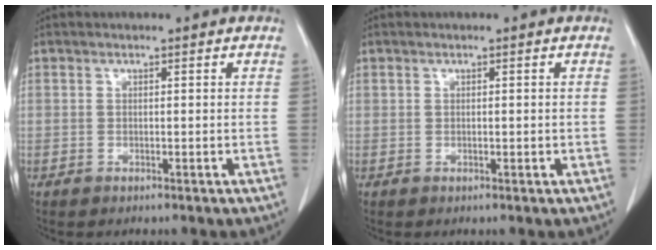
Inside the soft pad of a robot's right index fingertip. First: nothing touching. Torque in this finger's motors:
{"motor_torque": [-0.14, 0.13, -0.01, -0.02]}